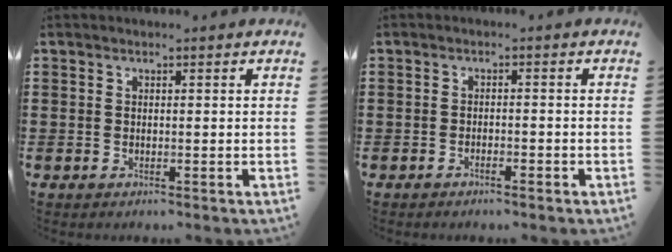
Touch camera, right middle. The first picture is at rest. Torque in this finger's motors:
{"motor_torque": [0.02, -0.01, -0.04, -0.01]}